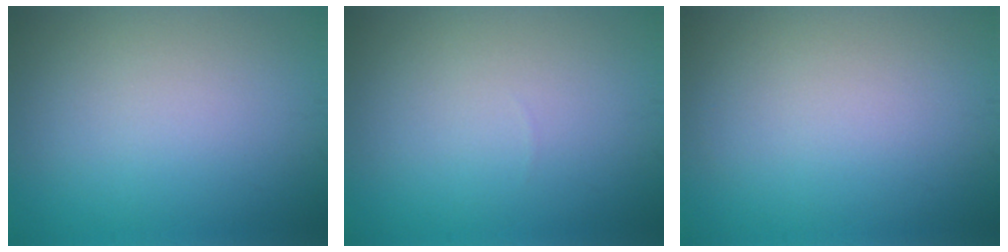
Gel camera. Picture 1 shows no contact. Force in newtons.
{"total": 0.0}
{"total": 0.0}